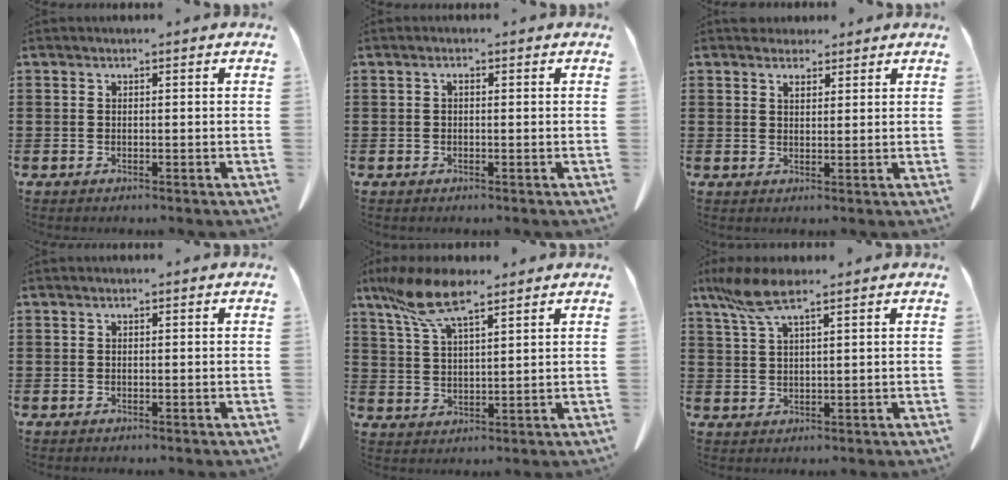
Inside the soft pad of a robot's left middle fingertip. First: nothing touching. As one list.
[{"total": 0.9, "force": [0.0, 0.4, 0.9], "torque": [-0.018, 0.000, -0.001]}, {"total": 2.4, "force": [2.0, 1.1, 0.5], "torque": [-0.008, 0.000, 0.039]}, {"total": 0.0}, {"total": 9.4, "force": [6.8, 2.3, 6.1], "torque": [-0.143, -0.015, 0.123]}, {"total": 6.7, "force": [4.5, 1.2, 4.8], "torque": [-0.120, -0.008, 0.078]}]